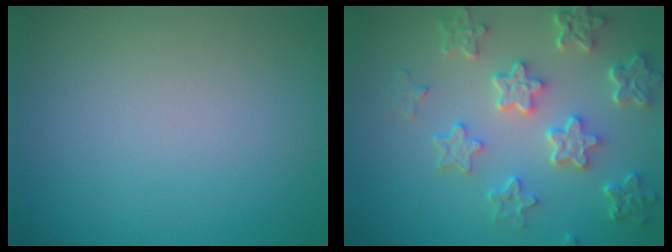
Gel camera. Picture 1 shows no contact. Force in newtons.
{"total": 6.0, "press": 4.7, "slide": 3.9}